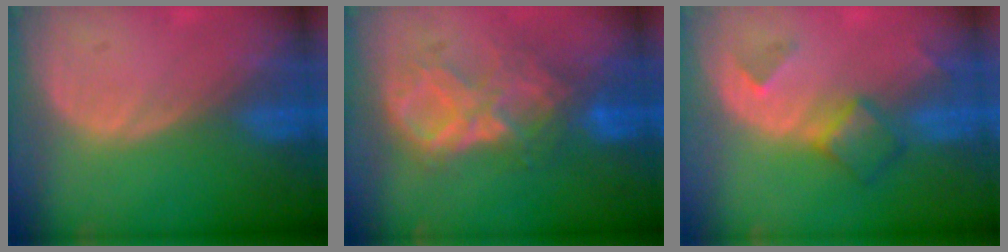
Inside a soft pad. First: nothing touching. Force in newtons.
{"total": 8.6, "press": 7.7, "slide": 3.8}
{"total": 4.6, "press": 4.6, "slide": 0.9}